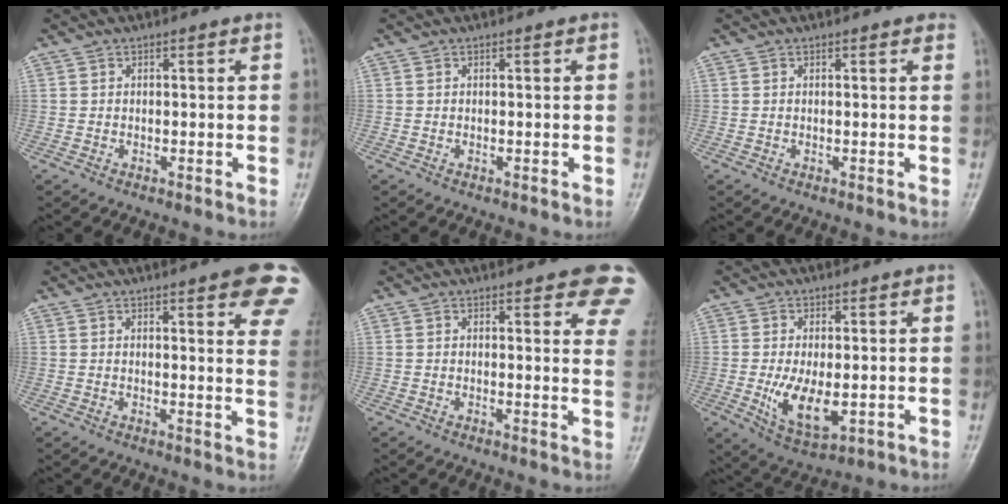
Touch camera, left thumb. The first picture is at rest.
{"total": 0.0}
{"total": 1.1, "force": [0.9, 0.4, 0.6], "torque": [-0.004, 0.002, 0.006]}
{"total": 14.3, "force": [8.0, 3.5, 11.3], "torque": [-0.116, -0.027, 0.083]}
{"total": 12.0, "force": [7.5, 3.8, 8.5], "torque": [-0.069, -0.031, 0.072]}
{"total": 8.5, "force": [-1.1, 4.2, 7.3], "torque": [-0.121, -0.019, -0.008]}